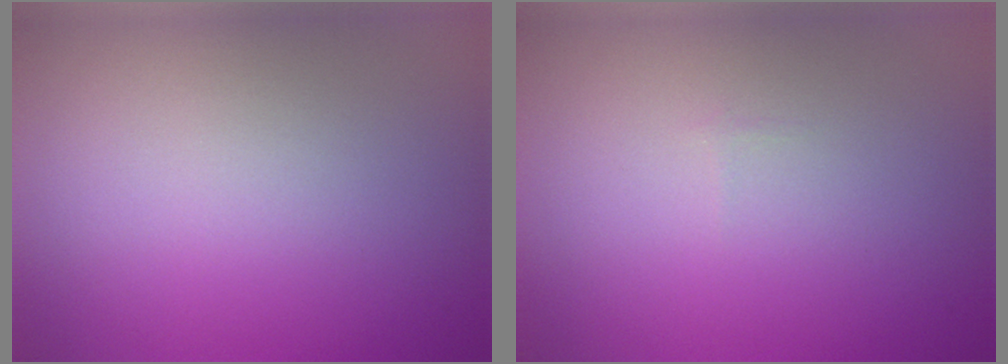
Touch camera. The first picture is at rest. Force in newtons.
{"total": 0.0}